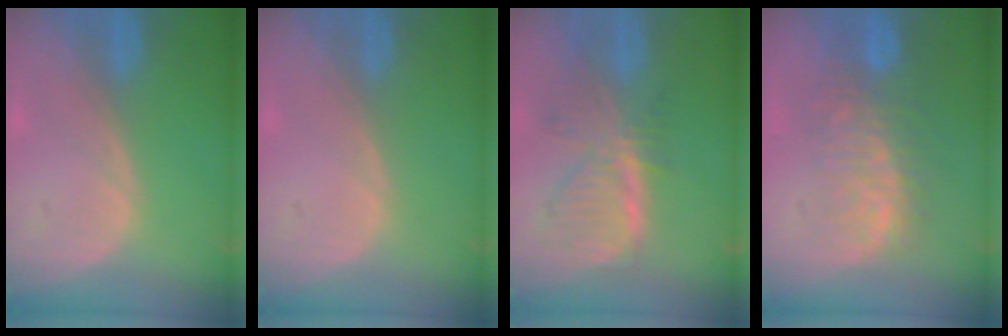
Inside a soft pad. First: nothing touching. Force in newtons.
{"total": 0.0}
{"total": 7.8, "press": 7.0, "slide": 3.4}
{"total": 9.9, "press": 8.6, "slide": 4.8}